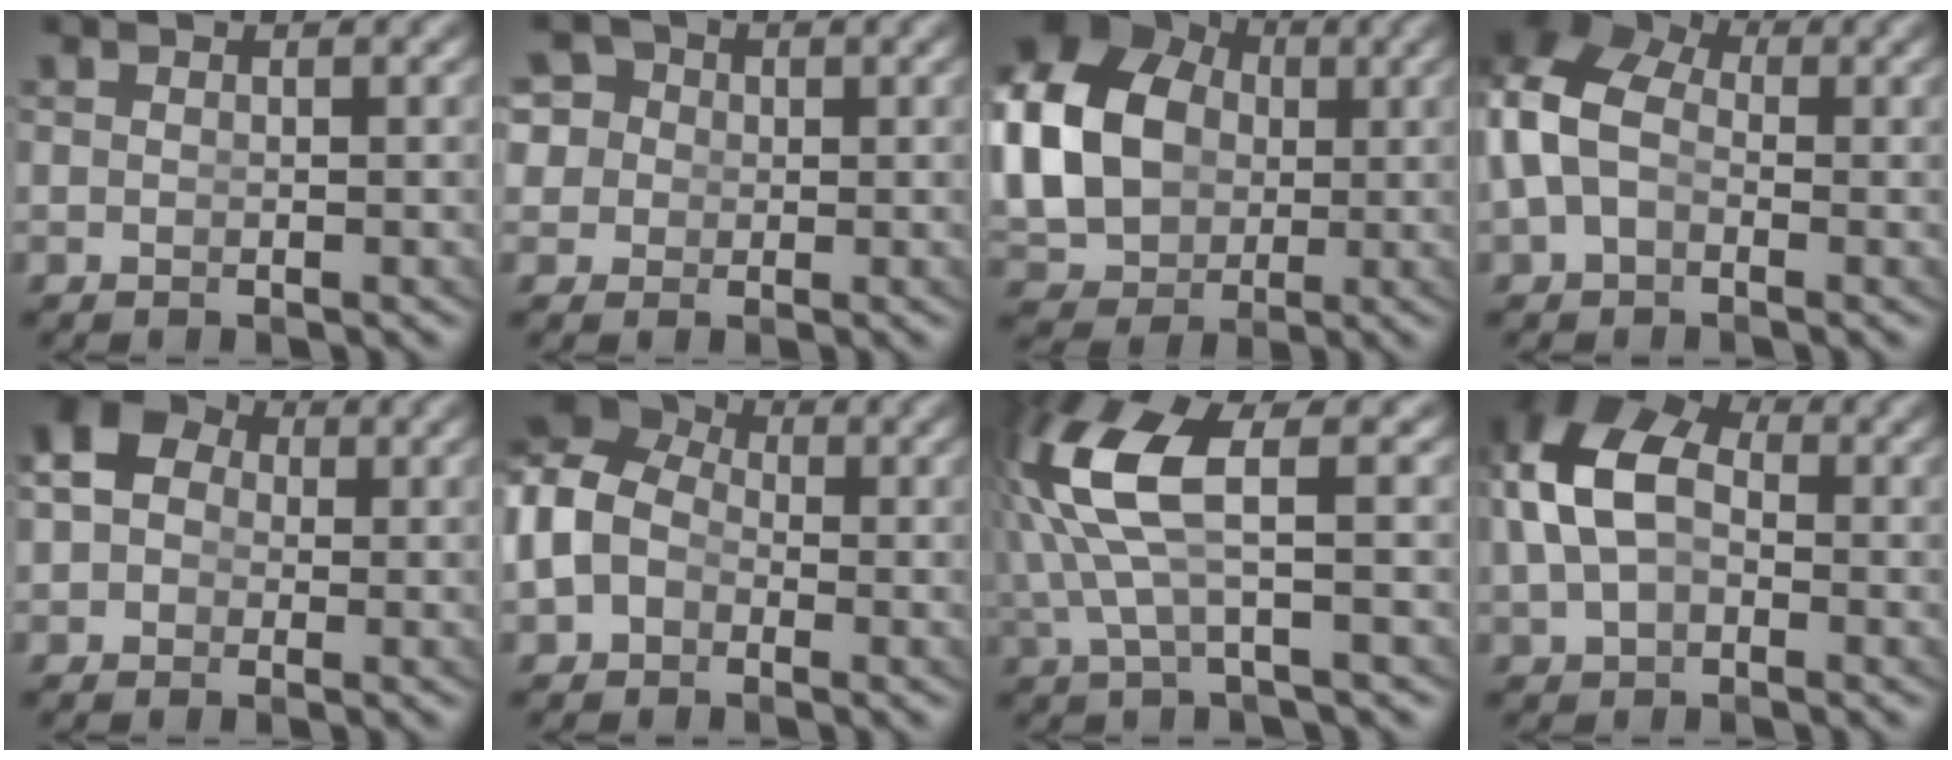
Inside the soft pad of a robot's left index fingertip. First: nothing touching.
{"total": 7.2, "force": [1.3, 6.4, 3.1], "torque": [-0.079, -0.013, 0.018]}
{"total": 12.9, "force": [1.1, 10.5, 7.3], "torque": [-0.170, -0.038, 0.037]}
{"total": 8.5, "force": [0.9, 6.9, 5.0], "torque": [-0.111, -0.009, 0.010]}
{"total": 10.0, "force": [3.1, 8.2, 4.8], "torque": [-0.074, 0.018, 0.024]}
{"total": 8.3, "force": [0.9, 6.9, 4.4], "torque": [-0.107, -0.006, 0.012]}
{"total": 7.2, "force": [1.4, 2.4, 6.6], "torque": [-0.156, -0.004, 0.031]}
{"total": 9.5, "force": [1.9, 7.0, 6.1], "torque": [-0.129, 0.004, 0.023]}